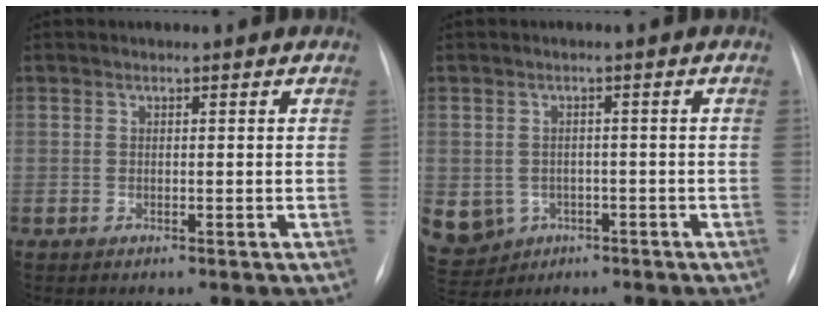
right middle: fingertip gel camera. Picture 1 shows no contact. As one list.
[{"total": 11.0, "force": [-4.2, 9.6, 3.3], "torque": [-0.105, 0.006, -0.047]}]